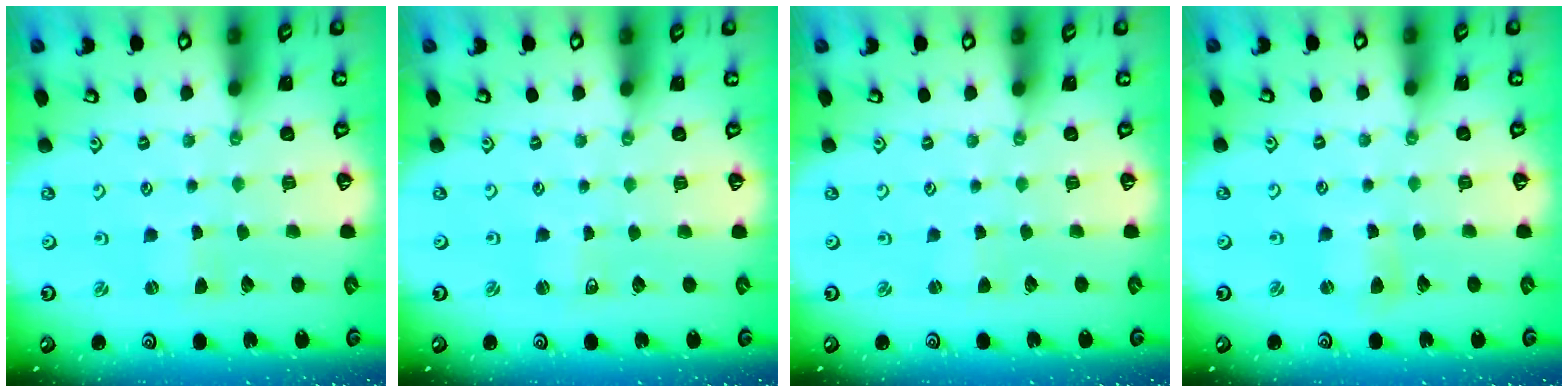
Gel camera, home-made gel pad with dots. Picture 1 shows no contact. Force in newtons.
{"total": 1.4, "press": 1.4, "slide": 0.1}
{"total": 0.0}
{"total": 2.5, "press": 2.5, "slide": 0.3}